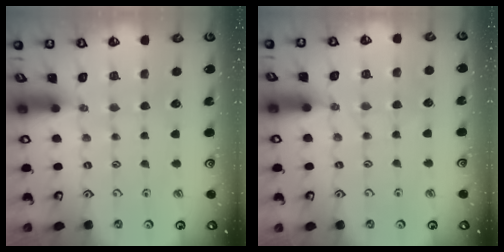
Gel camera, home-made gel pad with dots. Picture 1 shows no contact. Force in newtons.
{"total": 3.9, "press": 3.9, "slide": 0.6}